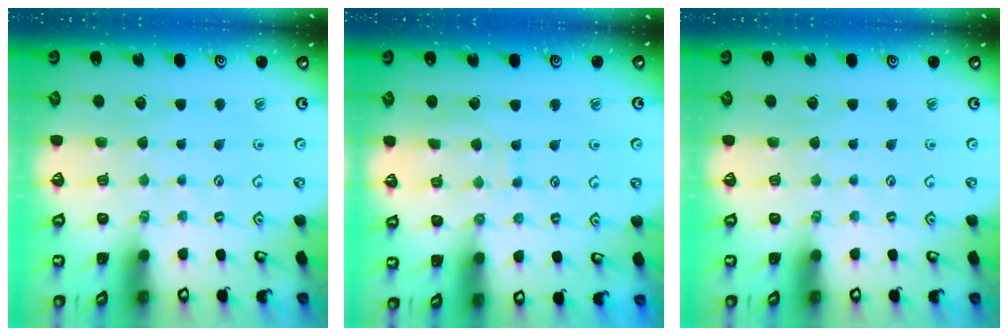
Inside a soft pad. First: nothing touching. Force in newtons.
{"total": 8.2, "press": 8.2, "slide": 0.7}
{"total": 0.0}